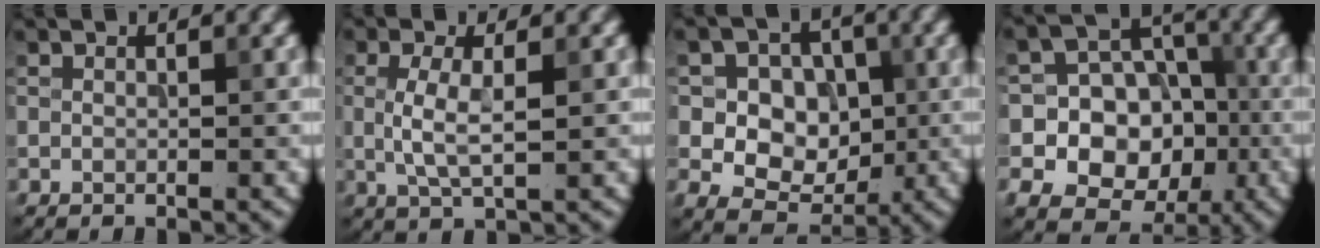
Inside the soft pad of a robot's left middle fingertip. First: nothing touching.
{"total": 3.3, "force": [0.1, 1.0, 3.2], "torque": [-0.072, -0.002, 0.002]}
{"total": 7.2, "force": [0.7, 6.0, 3.9], "torque": [-0.052, 0.017, -0.006]}
{"total": 13.3, "force": [-2.6, 12.4, 4.1], "torque": [-0.107, 0.016, -0.053]}